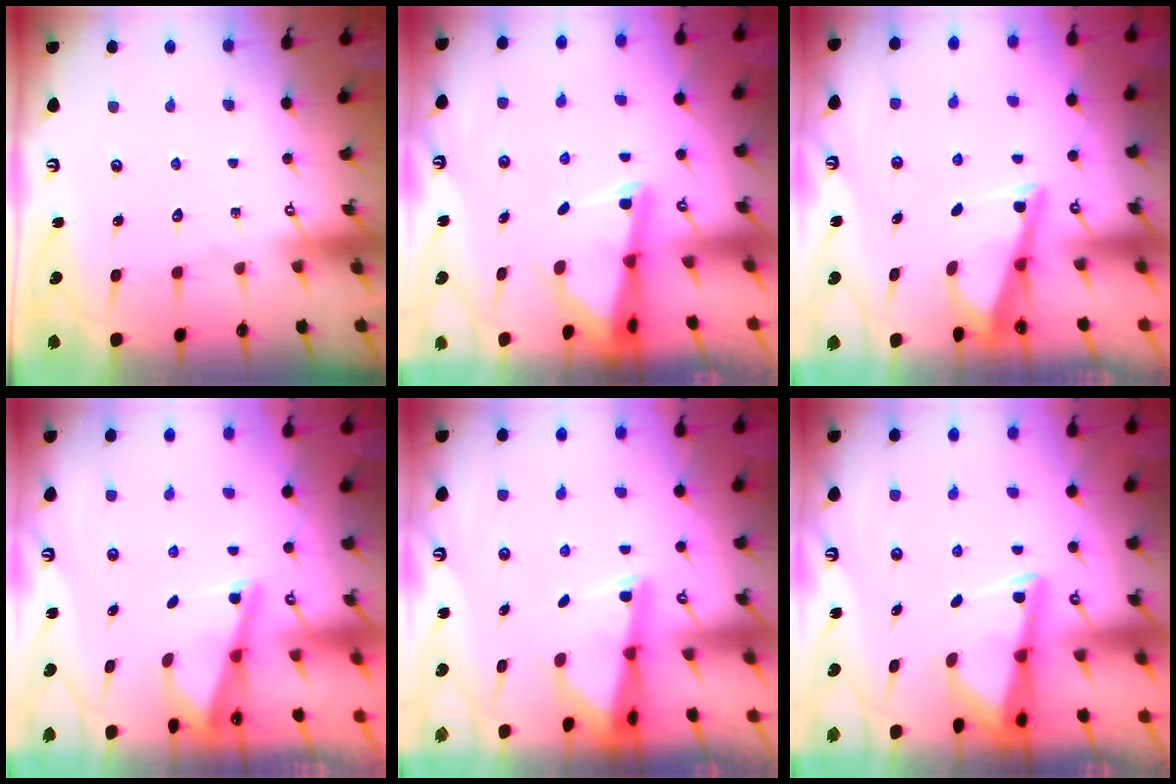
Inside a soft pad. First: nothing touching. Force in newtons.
{"total": 2.8, "press": 2.7, "slide": 0.4}
{"total": 3.3, "press": 3.3, "slide": 0.4}
{"total": 1.9, "press": 1.9, "slide": 0.4}
{"total": 2.6, "press": 2.5, "slide": 0.5}
{"total": 2.9, "press": 2.9, "slide": 0.4}